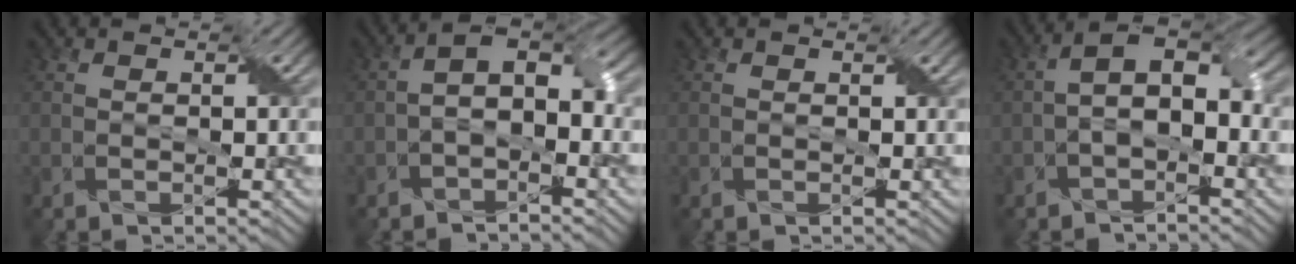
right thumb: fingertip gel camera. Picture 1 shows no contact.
{"total": 5.5, "force": [-1.0, 2.9, 4.5], "torque": [-0.073, 0.013, -0.024]}
{"total": 0.0}
{"total": 6.4, "force": [-0.4, 3.2, 5.5], "torque": [-0.099, 0.012, -0.012]}